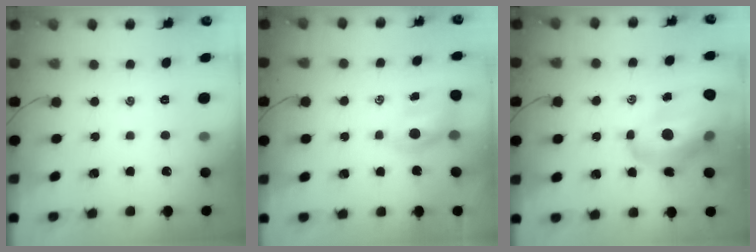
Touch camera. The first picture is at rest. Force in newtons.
{"total": 5.1, "press": 5.0, "slide": 1.2}
{"total": 17.1, "press": 16.4, "slide": 4.8}